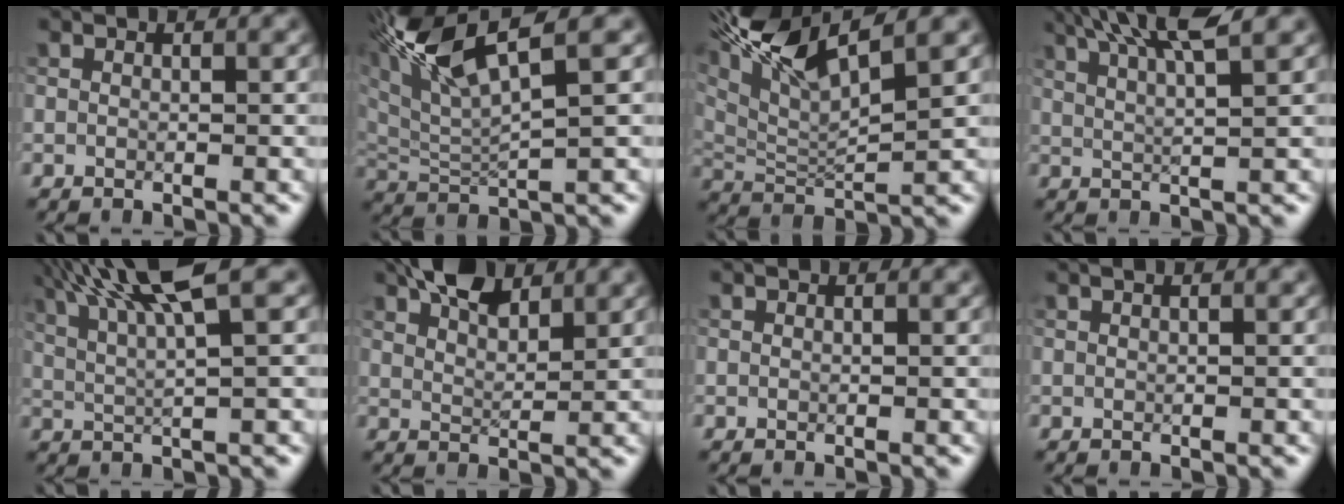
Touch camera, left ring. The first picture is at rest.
{"total": 8.8, "force": [5.2, 2.0, 6.8], "torque": [-0.149, 0.022, 0.098]}
{"total": 9.7, "force": [6.0, 2.5, 7.3], "torque": [-0.150, 0.017, 0.112]}
{"total": 6.6, "force": [4.1, 1.0, 5.0], "torque": [-0.071, 0.020, 0.051]}
{"total": 7.4, "force": [4.1, 1.0, 6.1], "torque": [-0.101, 0.019, 0.076]}
{"total": 4.8, "force": [3.5, 1.8, 2.7], "torque": [-0.047, 0.008, 0.061]}
{"total": 0.0}
{"total": 0.0}